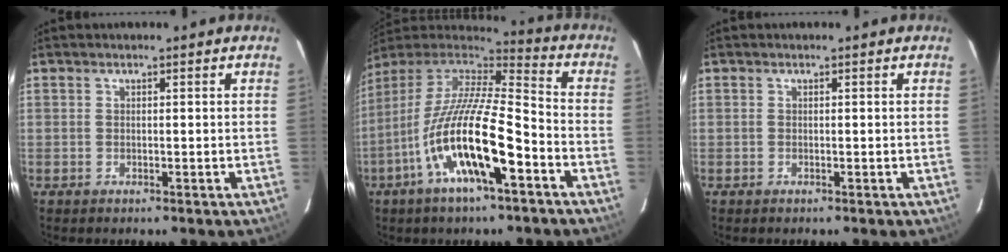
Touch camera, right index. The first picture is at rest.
{"total": 19.8, "force": [-8.3, 4.8, 17.3], "torque": [-0.315, -0.030, -0.161]}
{"total": 0.0}